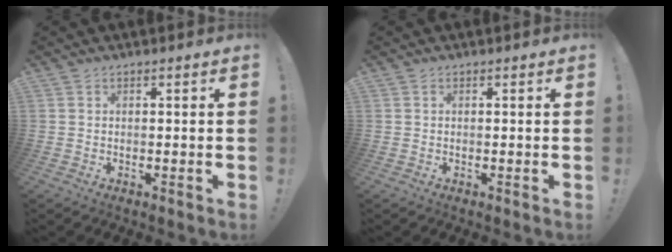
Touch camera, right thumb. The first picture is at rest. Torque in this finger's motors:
{"motor_torque": [-0.02, 0.17, 0.05, -0.15, 0.01]}